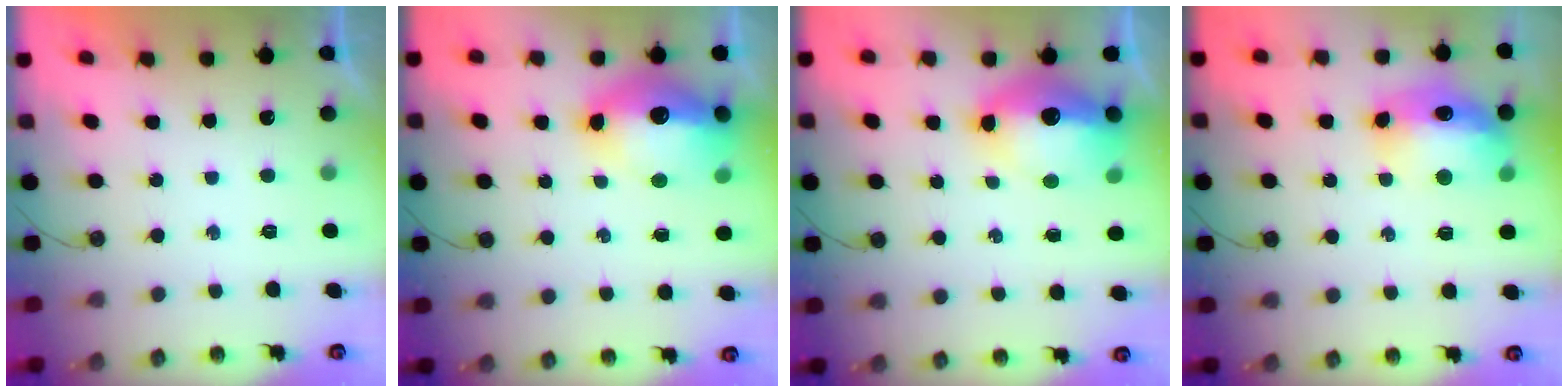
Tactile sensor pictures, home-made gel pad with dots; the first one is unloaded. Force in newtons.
{"total": 16.7, "press": 16.2, "slide": 4.2}
{"total": 15.3, "press": 15.2, "slide": 1.6}
{"total": 15.0, "press": 14.9, "slide": 1.5}